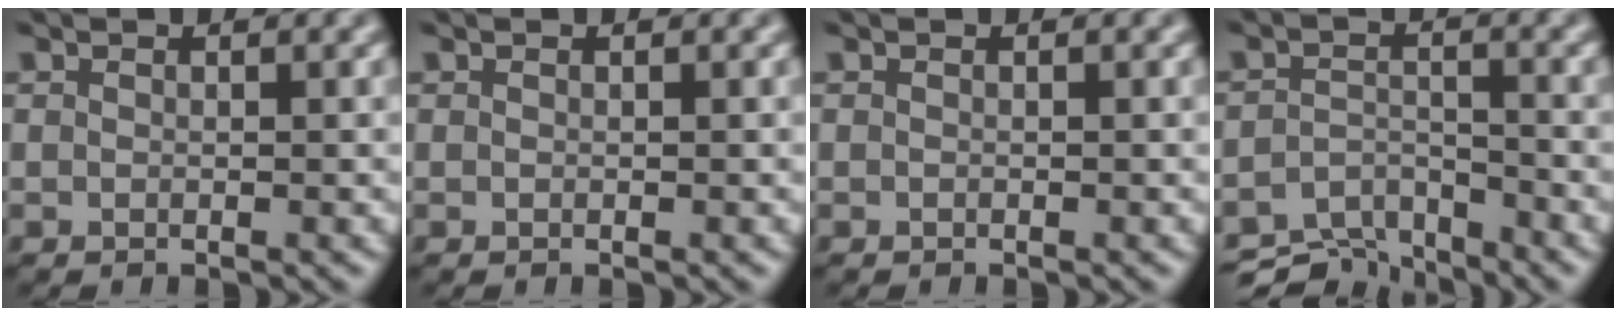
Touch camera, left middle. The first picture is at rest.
{"total": 0.0}
{"total": 0.0}
{"total": 6.0, "force": [-5.5, 1.8, 1.7], "torque": [-0.031, -0.016, -0.097]}